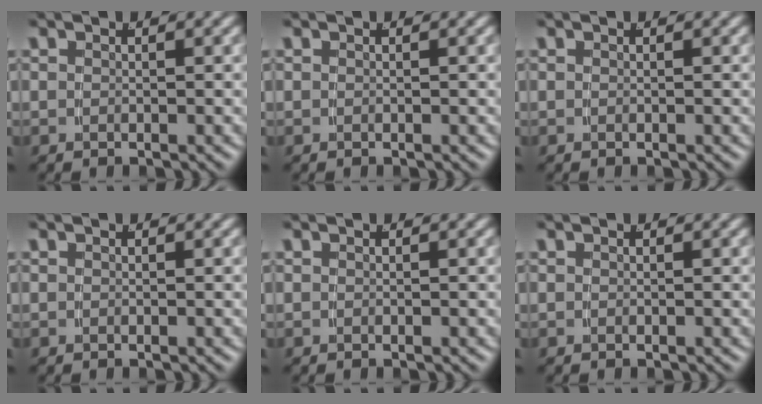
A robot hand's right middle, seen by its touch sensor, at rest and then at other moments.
{"total": 0.0}
{"total": 0.0}
{"total": 0.0}
{"total": 0.0}
{"total": 0.0}